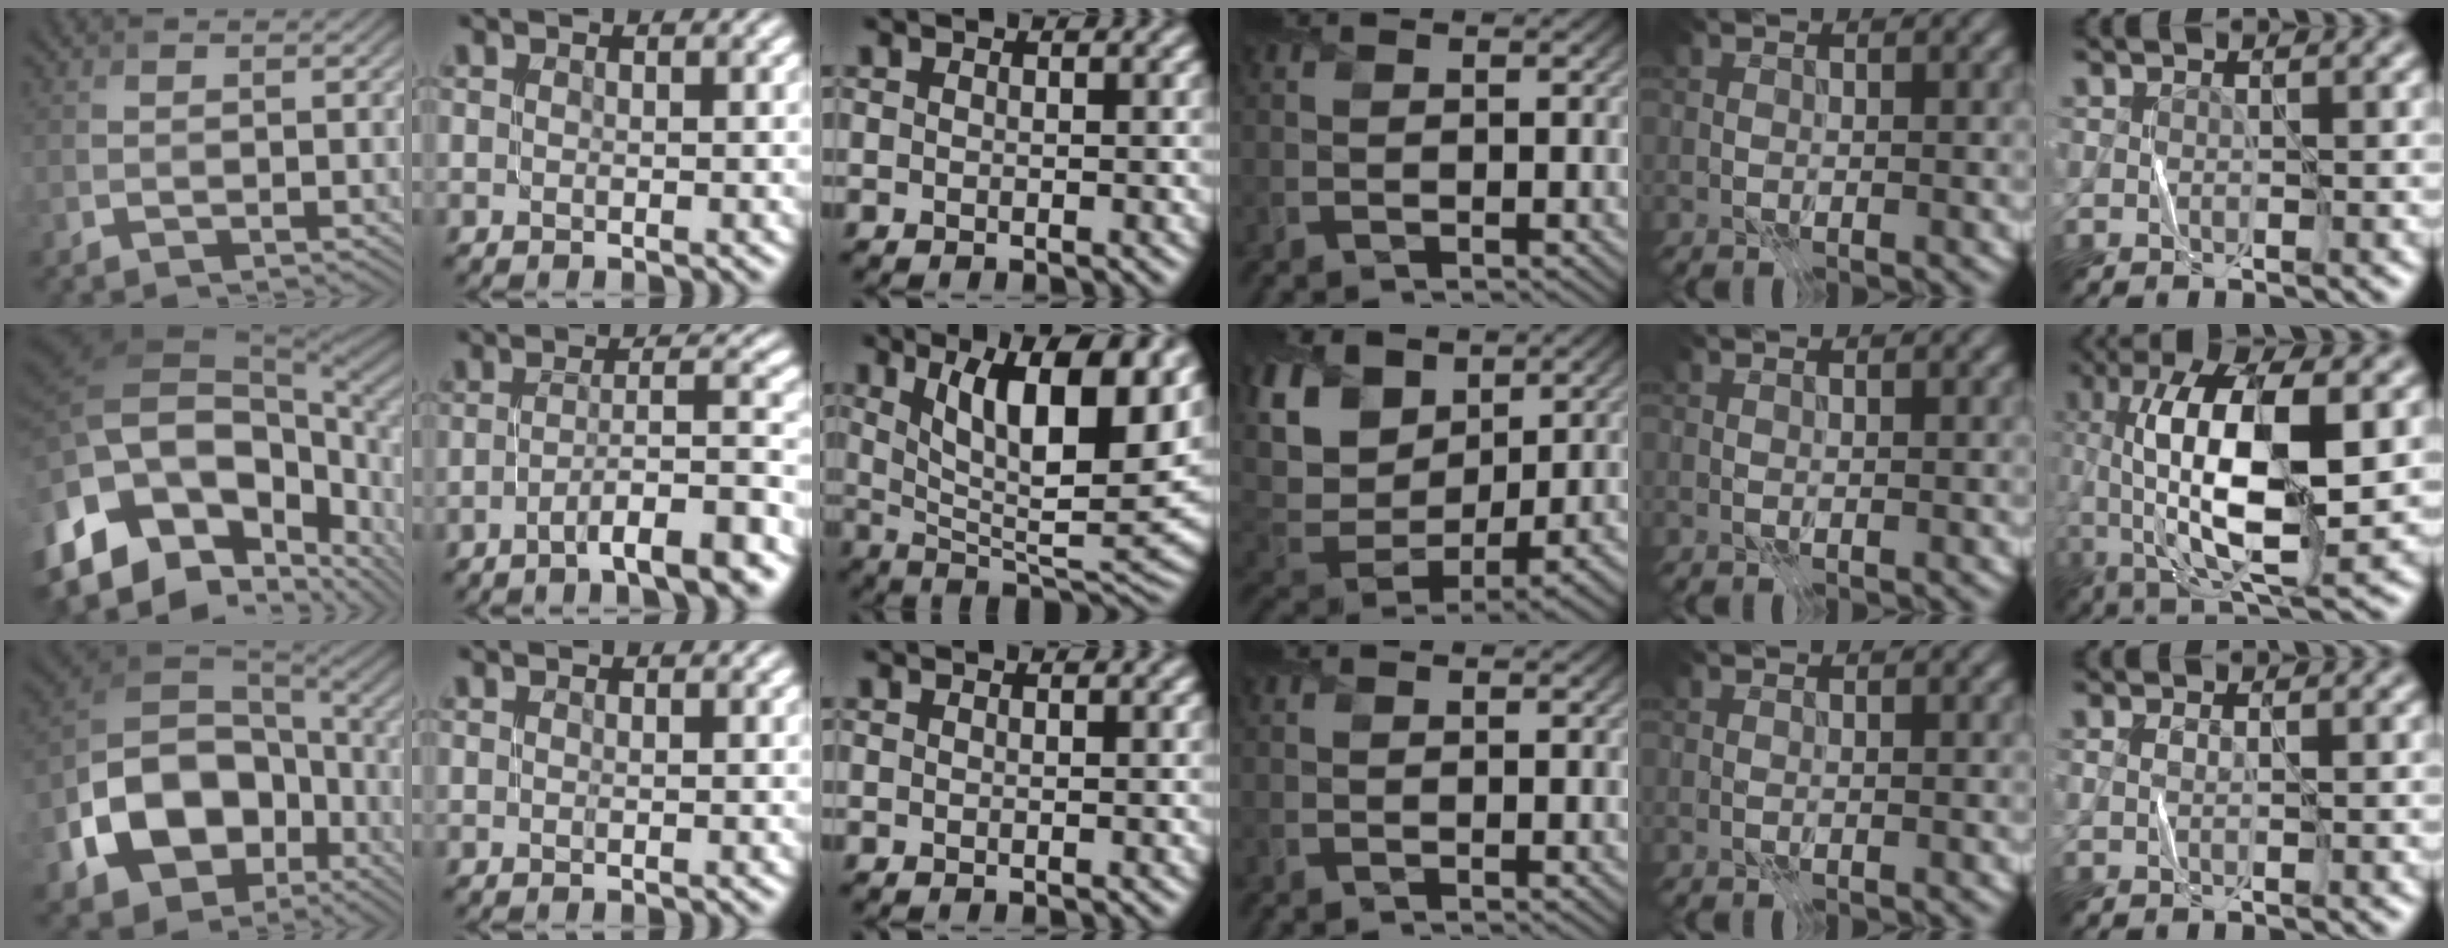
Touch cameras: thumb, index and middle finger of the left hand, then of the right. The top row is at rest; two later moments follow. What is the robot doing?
{"motion": "fold", "object": "shorts"}